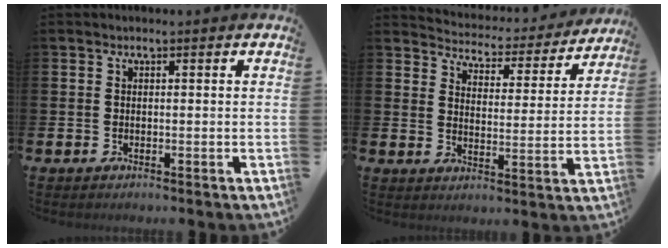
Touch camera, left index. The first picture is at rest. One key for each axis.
{"total": 4.7, "fx": 4.6, "fy": 1.0, "fz": 0.4, "tx": -0.032, "ty": -0.044, "tz": 0.074}